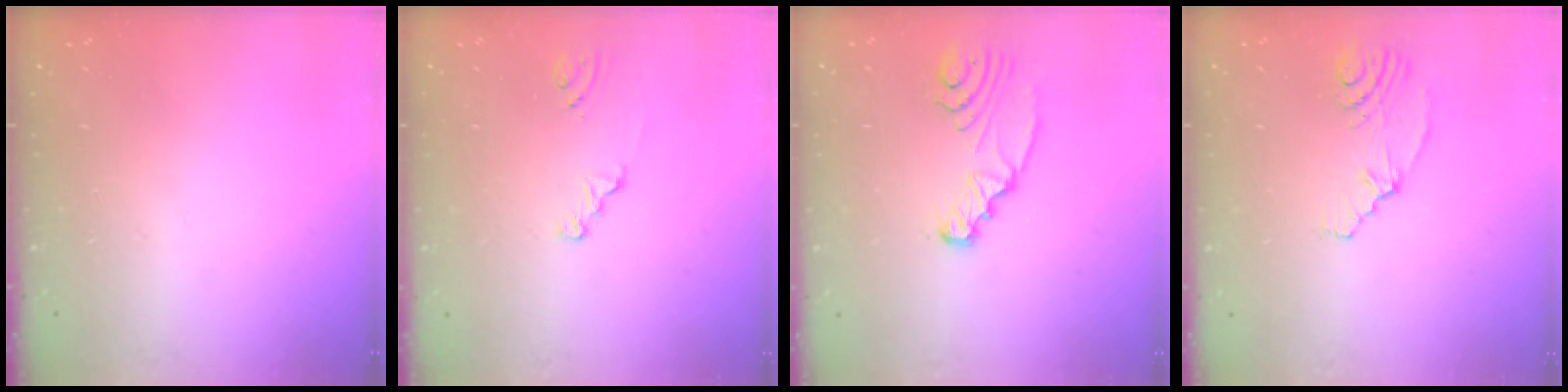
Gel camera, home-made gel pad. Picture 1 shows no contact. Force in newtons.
{"total": 1.2, "press": 1.2, "slide": 0.1}
{"total": 4.5, "press": 4.5, "slide": 0.4}
{"total": 4.4, "press": 2.2, "slide": 3.8}